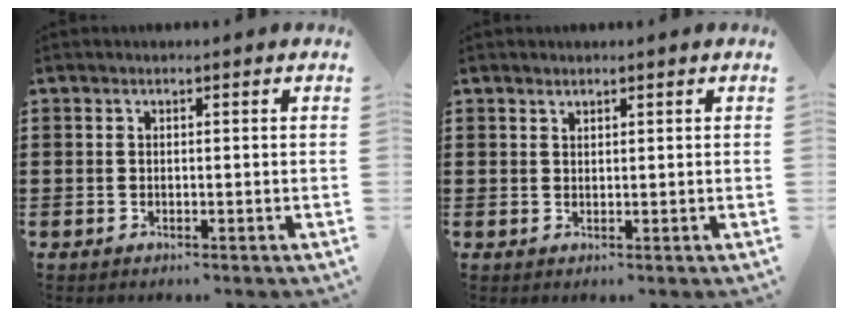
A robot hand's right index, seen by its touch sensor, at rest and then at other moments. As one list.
[{"total": 1.0, "force": [0.9, 0.4, 0.0], "torque": [-0.001, 0.000, 0.019]}]